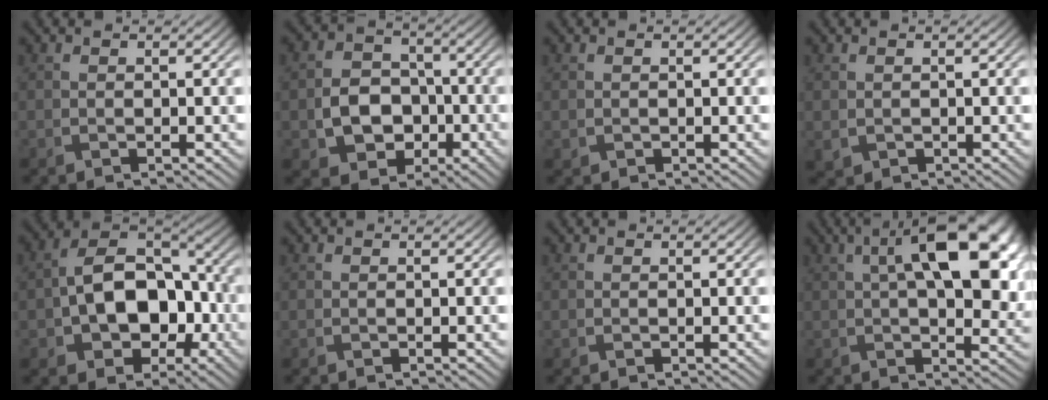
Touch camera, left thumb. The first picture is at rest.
{"total": 6.8, "force": [-1.8, 5.4, 3.7], "torque": [-0.076, -0.001, -0.043]}
{"total": 0.6, "force": [0.1, 0.6, 0.0], "torque": [-0.001, -0.004, 0.001]}
{"total": 1.0, "force": [0.1, 1.0, 0.3], "torque": [-0.016, -0.006, 0.005]}
{"total": 12.0, "force": [-2.0, 8.1, 8.6], "torque": [-0.148, 0.004, -0.039]}
{"total": 0.0}
{"total": 0.0}
{"total": 15.9, "force": [3.8, 6.8, 13.9], "torque": [-0.198, 0.025, 0.046]}